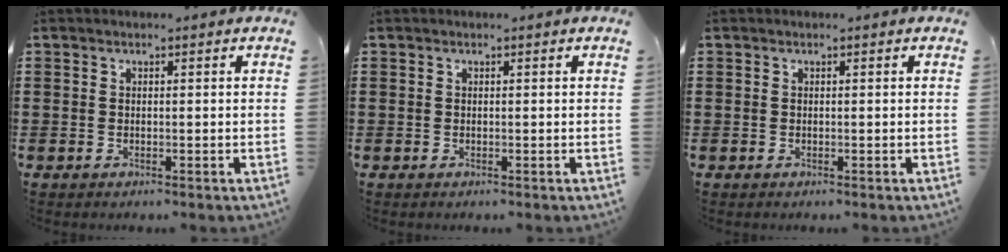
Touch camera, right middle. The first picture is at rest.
{"total": 0.0}
{"total": 0.0}